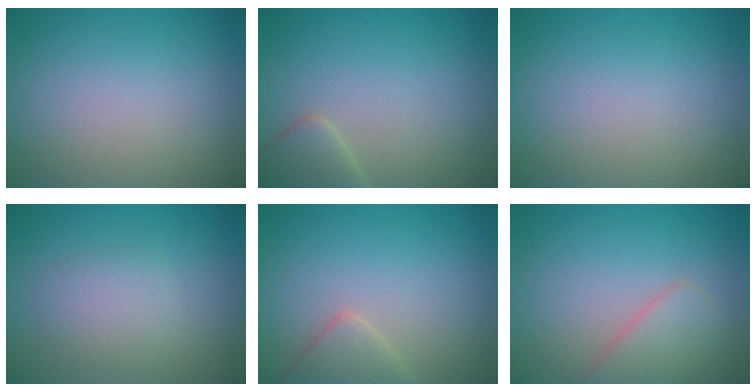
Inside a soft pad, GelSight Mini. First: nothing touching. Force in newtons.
{"total": 2.3, "press": 2.3, "slide": 0.2}
{"total": 0.0}
{"total": 2.4, "press": 2.4, "slide": 0.2}
{"total": 2.3, "press": 2.3, "slide": 0.1}
{"total": 2.9, "press": 2.9, "slide": 0.1}